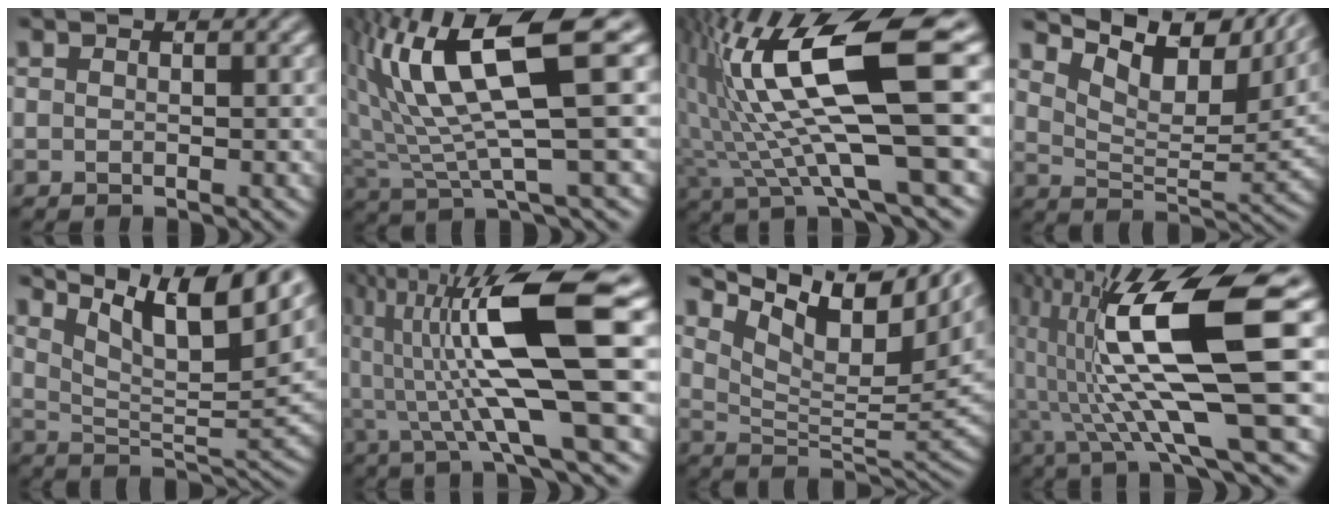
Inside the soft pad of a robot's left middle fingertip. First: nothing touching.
{"total": 11.3, "force": [3.7, 2.6, 10.3], "torque": [-0.195, 0.015, 0.076]}
{"total": 13.0, "force": [2.6, 2.8, 12.4], "torque": [-0.225, 0.009, 0.059]}
{"total": 10.2, "force": [6.9, 3.8, 6.5], "torque": [-0.120, 0.012, 0.128]}
{"total": 11.2, "force": [7.6, 3.2, 7.6], "torque": [-0.123, 0.003, 0.111]}
{"total": 12.0, "force": [1.6, 2.3, 11.7], "torque": [-0.209, 0.005, 0.036]}
{"total": 12.4, "force": [7.5, 5.1, 8.4], "torque": [-0.137, 0.023, 0.134]}
{"total": 13.5, "force": [1.4, 2.7, 13.2], "torque": [-0.241, 0.004, 0.036]}